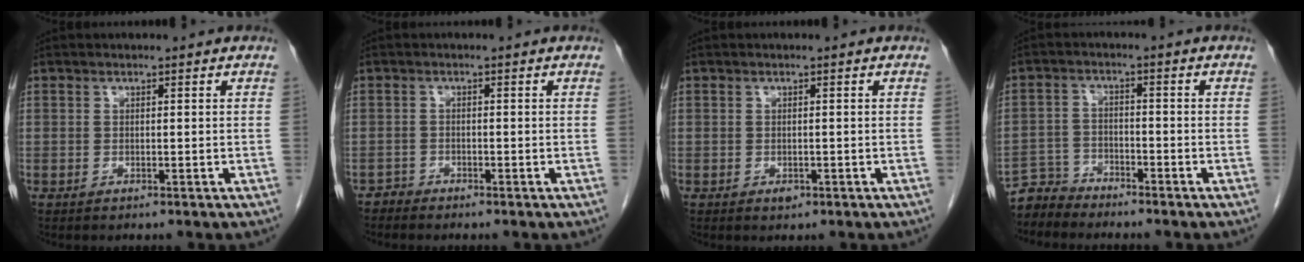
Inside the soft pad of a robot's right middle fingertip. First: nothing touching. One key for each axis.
{"total": 1.1, "fx": -1.0, "fy": 0.2, "fz": -0.4, "tx": 0.009, "ty": -0.002, "tz": -0.020}
{"total": 0.9, "fx": -0.5, "fy": 0.6, "fz": 0.6, "tx": -0.009, "ty": 0.000, "tz": -0.004}
{"total": 3.9, "fx": -3.8, "fy": 0.8, "fz": -0.8, "tx": 0.016, "ty": -0.007, "tz": -0.074}